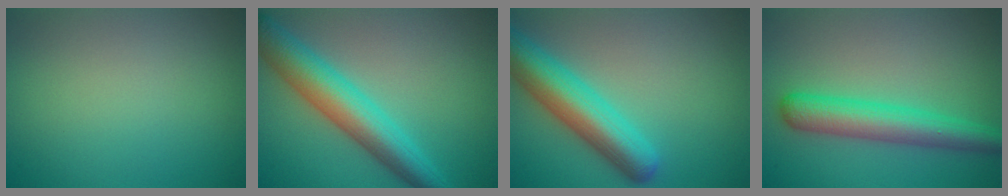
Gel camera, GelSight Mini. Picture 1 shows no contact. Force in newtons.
{"total": 6.7, "press": 6.7, "slide": 0.0}
{"total": 7.2, "press": 7.2, "slide": 0.4}
{"total": 5.1, "press": 5.1, "slide": 0.1}